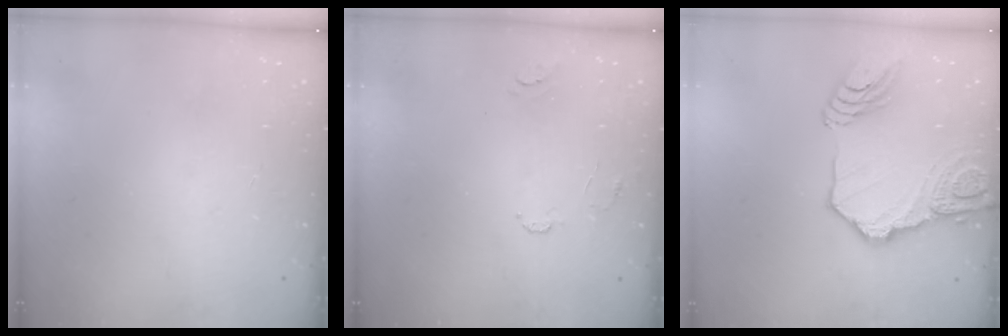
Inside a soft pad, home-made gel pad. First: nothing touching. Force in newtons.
{"total": 6.2, "press": 6.2, "slide": 0.5}
{"total": 18.2, "press": 18.1, "slide": 2.0}